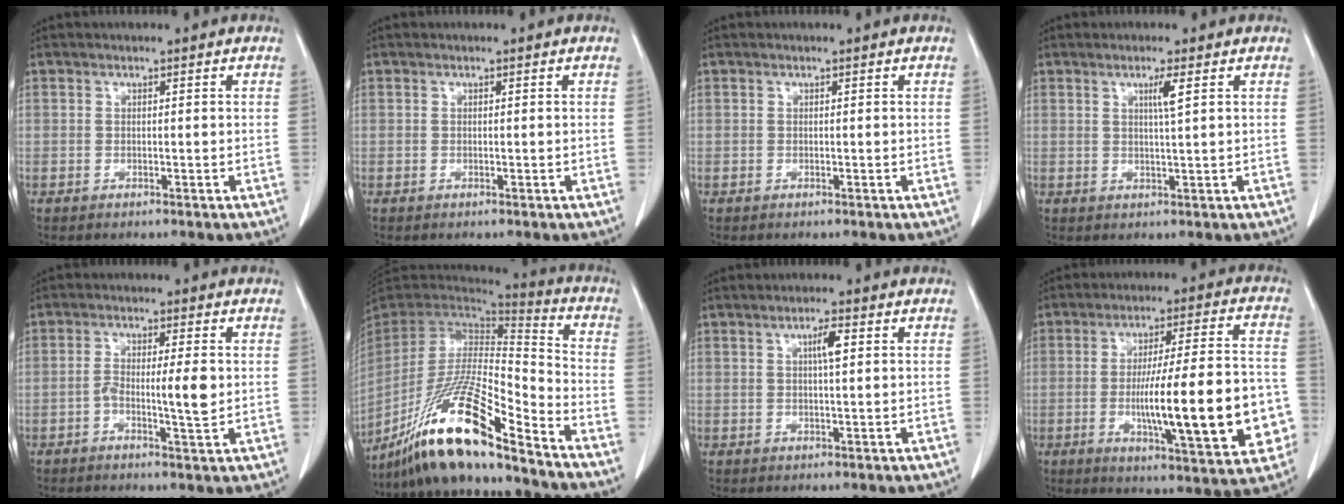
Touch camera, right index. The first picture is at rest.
{"total": 0.0}
{"total": 0.0}
{"total": 2.5, "force": [1.0, -0.4, 2.3], "torque": [-0.043, -0.005, 0.018]}
{"total": 5.4, "force": [-0.6, 0.8, 5.3], "torque": [-0.094, 0.003, -0.008]}
{"total": 19.6, "force": [-14.5, 1.3, 13.1], "torque": [-0.272, -0.027, -0.271]}
{"total": 2.9, "force": [0.9, 0.3, 2.8], "torque": [-0.049, 0.002, 0.014]}
{"total": 20.1, "force": [-3.9, 3.1, 19.4], "torque": [-0.258, 0.013, -0.045]}